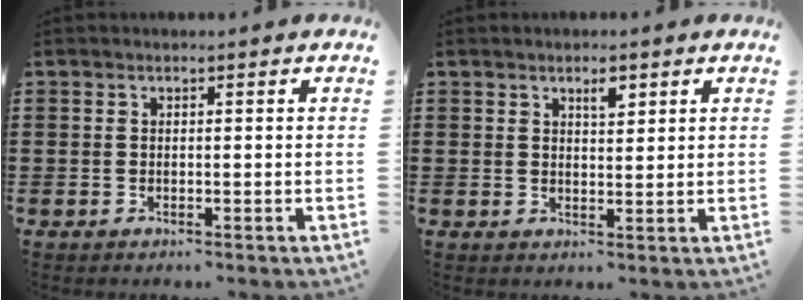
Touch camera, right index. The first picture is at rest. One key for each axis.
{"total": 2.4, "fx": 1.5, "fy": 0.9, "fz": 1.7, "tx": -0.028, "ty": 0.001, "tz": 0.024}